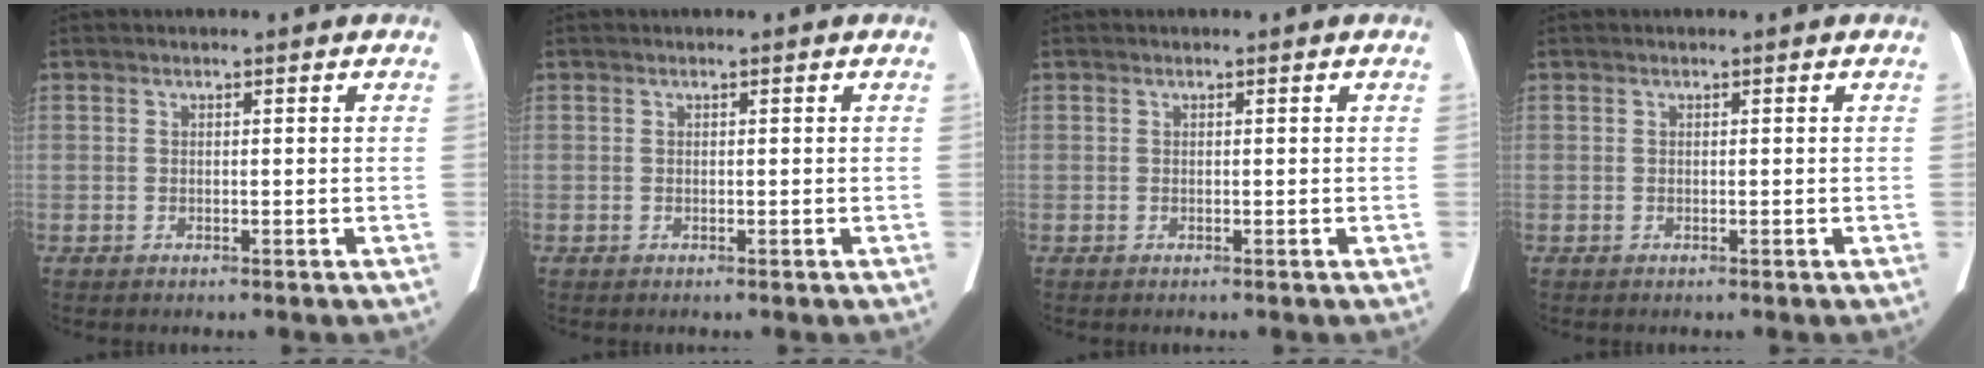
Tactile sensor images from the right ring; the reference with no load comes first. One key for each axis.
{"total": 0.0}
{"total": 0.0}
{"total": 0.0}